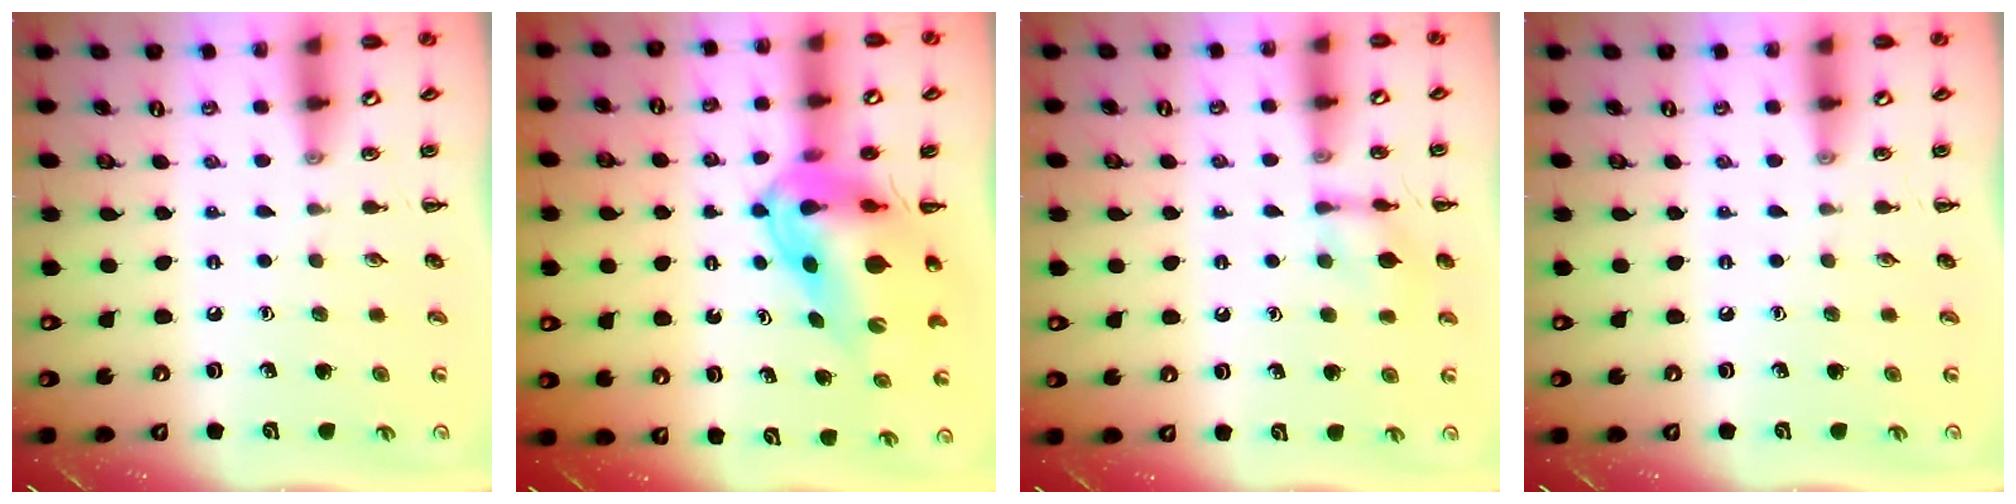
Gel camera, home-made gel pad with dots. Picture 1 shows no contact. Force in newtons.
{"total": 13.0, "press": 12.3, "slide": 4.1}
{"total": 8.6, "press": 8.6, "slide": 0.4}
{"total": 0.0}